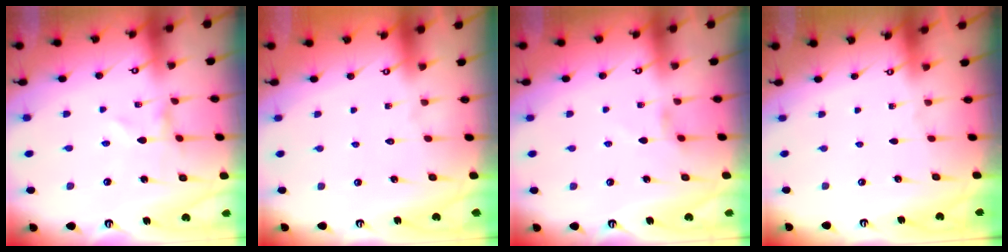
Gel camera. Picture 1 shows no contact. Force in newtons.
{"total": 1.6, "press": 1.6, "slide": 0.2}
{"total": 1.8, "press": 1.8, "slide": 0.4}
{"total": 0.0}